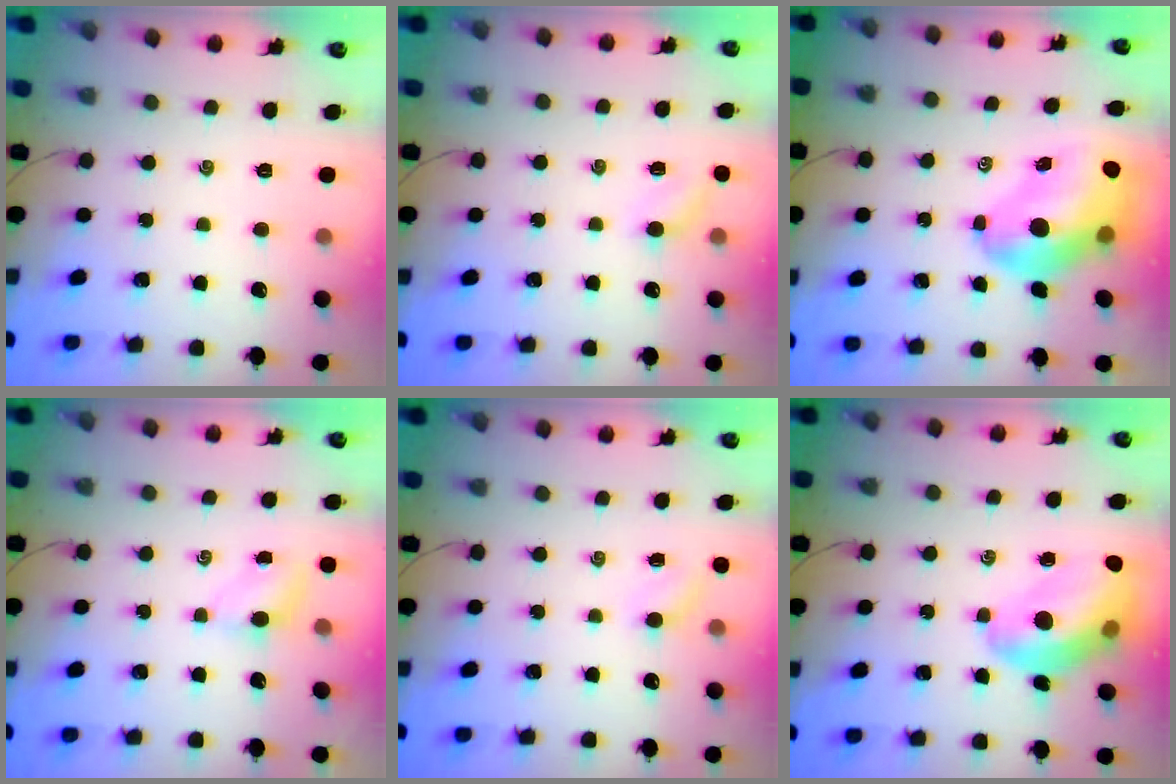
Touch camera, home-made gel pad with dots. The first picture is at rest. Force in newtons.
{"total": 3.7, "press": 3.6, "slide": 0.9}
{"total": 15.6, "press": 15.0, "slide": 4.5}
{"total": 4.0, "press": 3.8, "slide": 1.0}
{"total": 3.2, "press": 3.0, "slide": 1.0}
{"total": 13.8, "press": 13.3, "slide": 3.7}